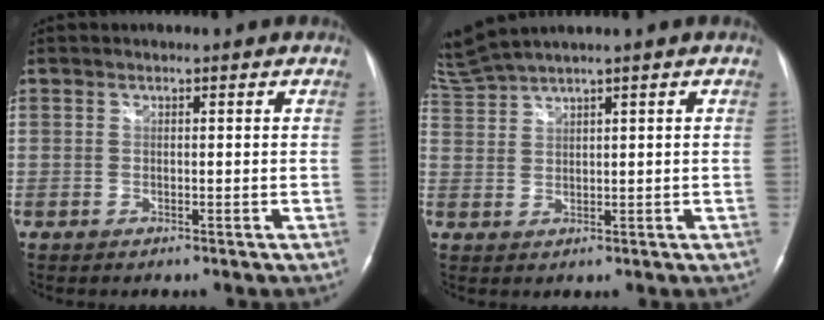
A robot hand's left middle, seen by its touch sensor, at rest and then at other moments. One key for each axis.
{"total": 4.5, "fx": 4.0, "fy": -1.2, "fz": 1.6, "tx": -0.057, "ty": 0.007, "tz": 0.094}